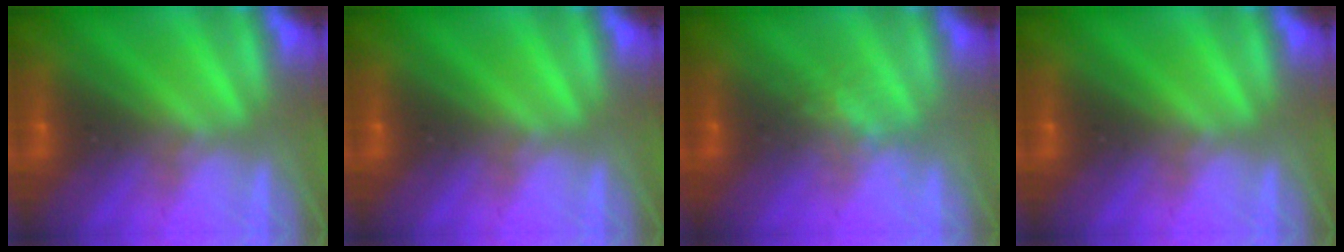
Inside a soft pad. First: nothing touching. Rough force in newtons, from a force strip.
{"total": 0.0}
{"total": 2.2}
{"total": 0.0}